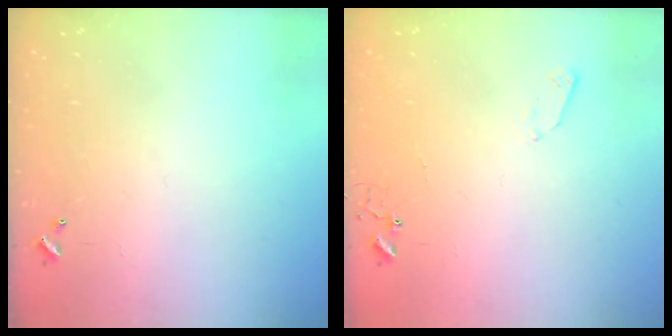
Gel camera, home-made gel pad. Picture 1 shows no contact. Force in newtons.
{"total": 3.4, "press": 3.4, "slide": 0.4}